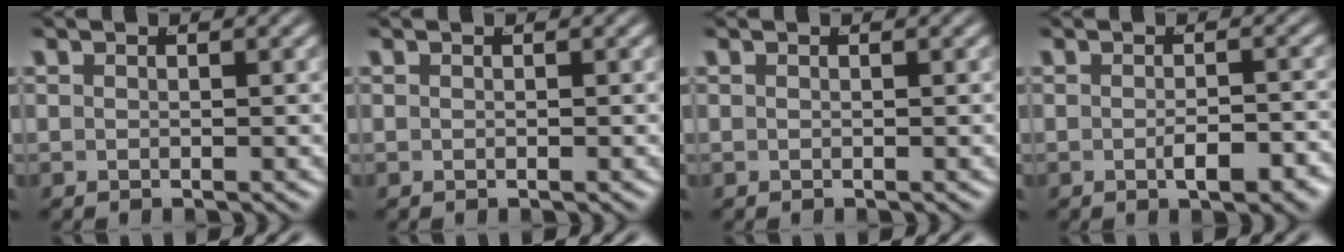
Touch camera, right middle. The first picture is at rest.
{"total": 0.0}
{"total": 0.0}
{"total": 2.3, "force": [-1.5, 0.6, 1.7], "torque": [-0.021, 0.002, -0.024]}